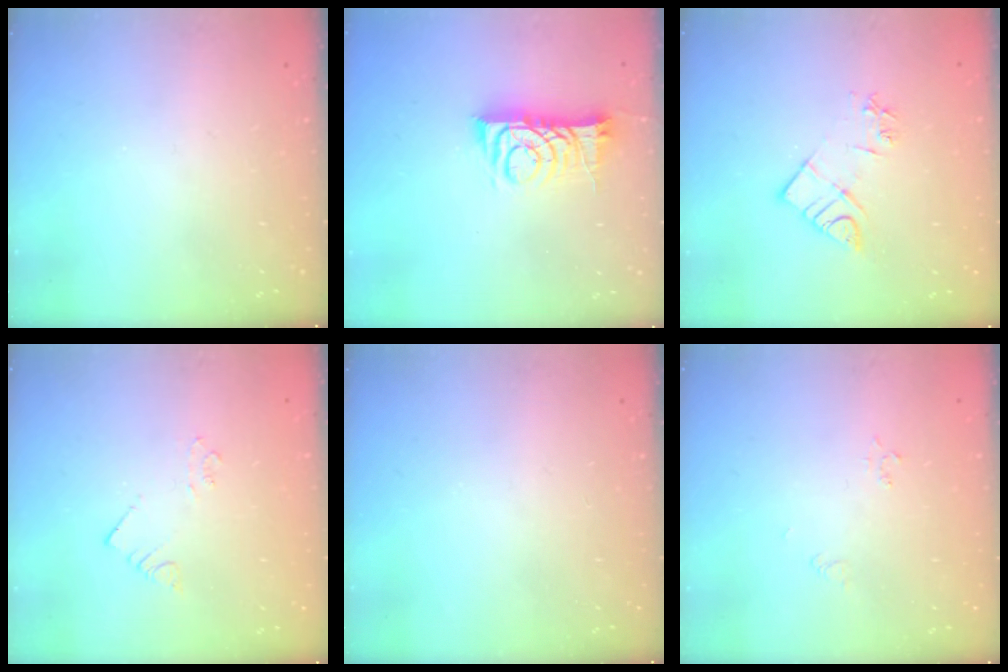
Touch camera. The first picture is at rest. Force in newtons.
{"total": 10.3, "press": 10.3, "slide": 0.6}
{"total": 8.6, "press": 8.6, "slide": 0.8}
{"total": 2.2, "press": 2.2, "slide": 0.1}
{"total": 0.0}
{"total": 2.4, "press": 2.4, "slide": 0.3}